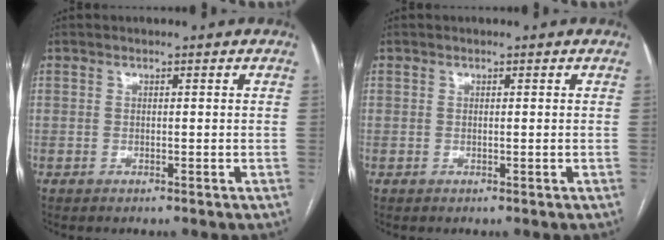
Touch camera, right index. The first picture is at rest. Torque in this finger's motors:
{"motor_torque": [-1.60, -0.06, -0.80, -0.17]}